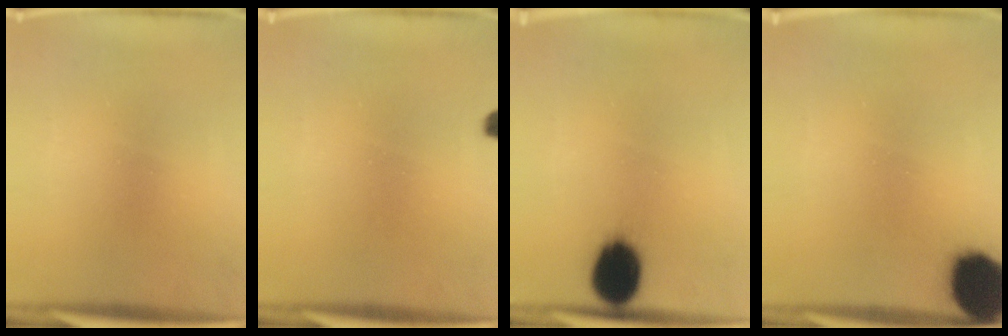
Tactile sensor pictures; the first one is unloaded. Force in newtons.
{"total": 1.4}
{"total": 11.1}
{"total": 15.9}